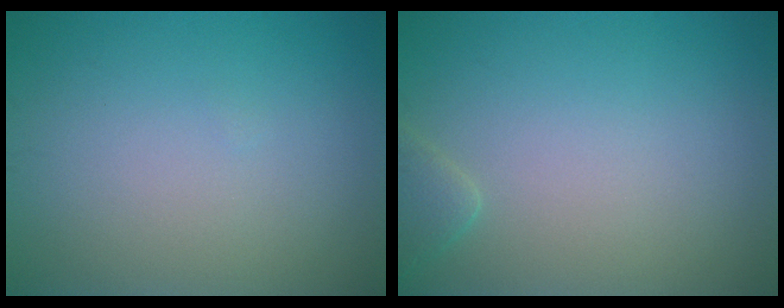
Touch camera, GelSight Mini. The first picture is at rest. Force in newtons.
{"total": 1.4, "press": 1.4, "slide": 0.2}